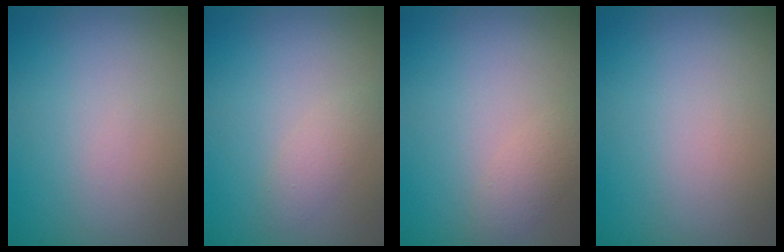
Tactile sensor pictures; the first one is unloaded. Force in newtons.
{"total": 1.3, "press": 1.3, "slide": 0.1}
{"total": 1.3, "press": 1.3, "slide": 0.1}
{"total": 0.0}